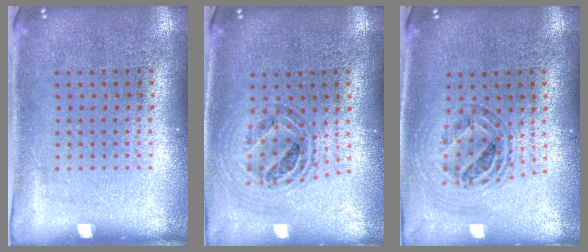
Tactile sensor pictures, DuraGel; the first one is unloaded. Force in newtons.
{"total": 0.9, "press": 0.9, "slide": 0.0}
{"total": 0.9, "press": 0.9, "slide": 0.0}